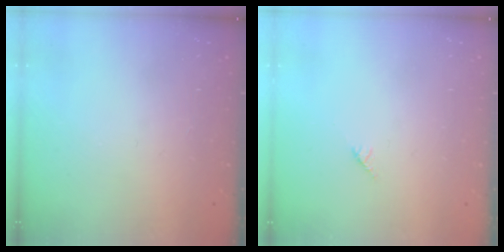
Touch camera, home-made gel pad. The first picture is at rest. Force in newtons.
{"total": 2.7, "press": 2.7, "slide": 0.2}